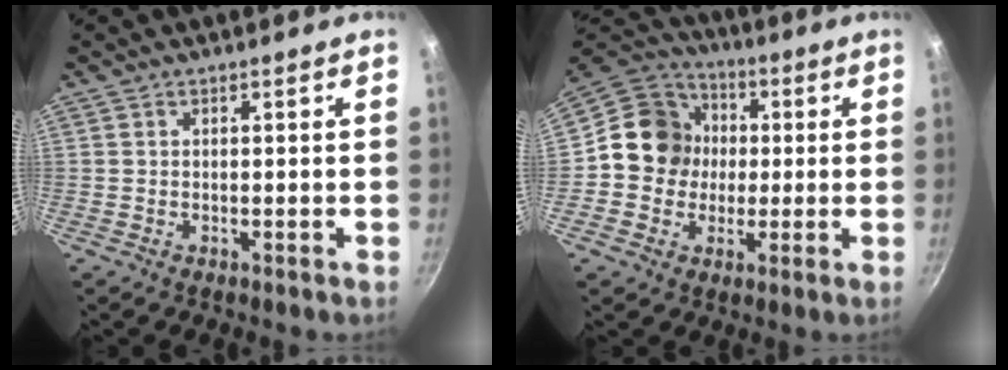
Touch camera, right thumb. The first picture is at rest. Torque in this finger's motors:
{"motor_torque": [1.24, 1.96, 0.65, -0.80, 0.20]}